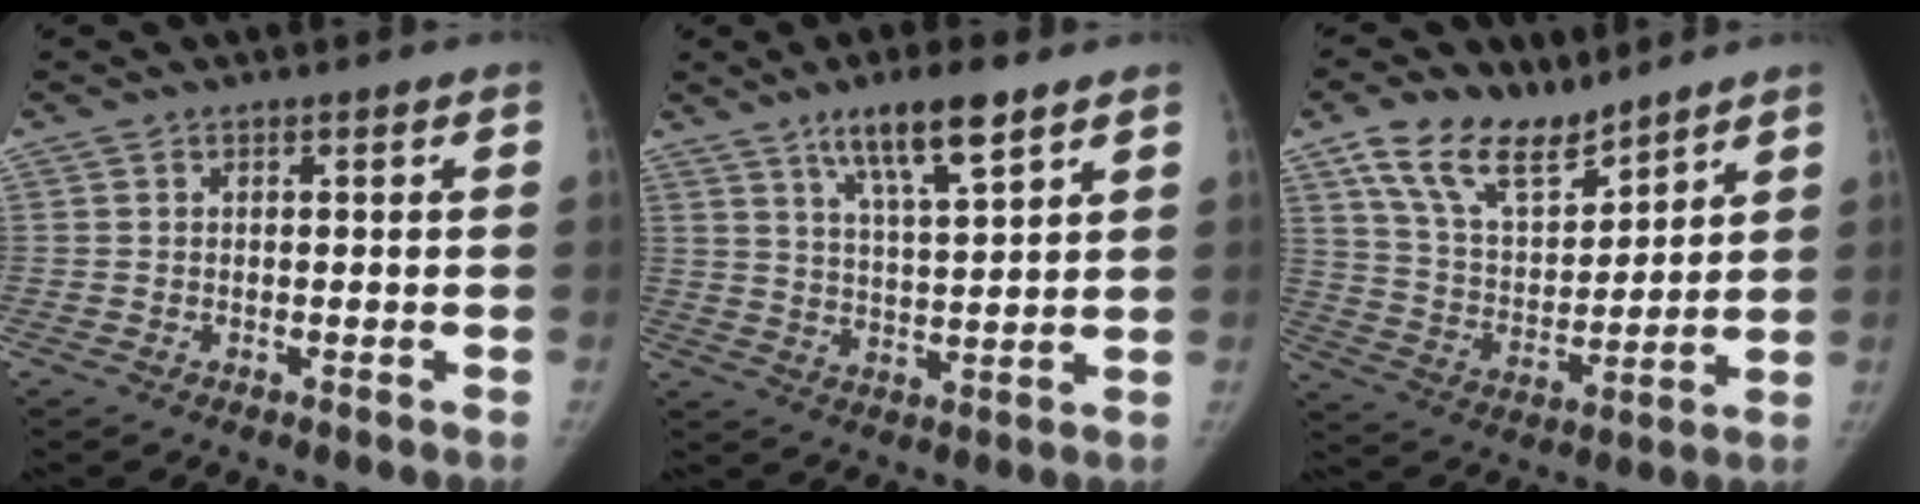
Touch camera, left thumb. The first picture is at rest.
{"total": 10.5, "force": [6.6, 2.0, 7.8], "torque": [-0.127, -0.031, 0.118]}
{"total": 14.3, "force": [10.2, 7.0, 7.2], "torque": [-0.101, -0.052, 0.199]}